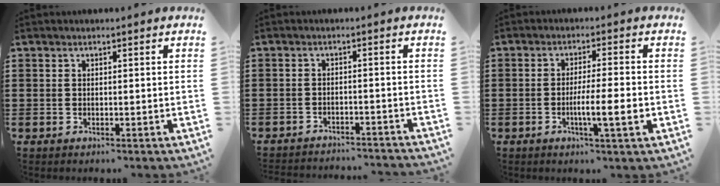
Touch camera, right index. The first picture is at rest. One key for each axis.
{"total": 2.4, "fx": -2.4, "fy": -0.1, "fz": 0.1, "tx": -0.006, "ty": 0.000, "tz": -0.052}
{"total": 6.3, "fx": -1.8, "fy": 0.4, "fz": 6.0, "tx": -0.099, "ty": -0.008, "tz": -0.030}